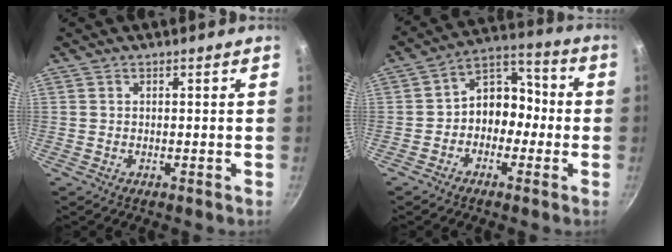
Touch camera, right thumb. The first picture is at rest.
{"total": 9.8, "force": [-1.9, 7.7, 5.7], "torque": [-0.028, 0.054, -0.047]}